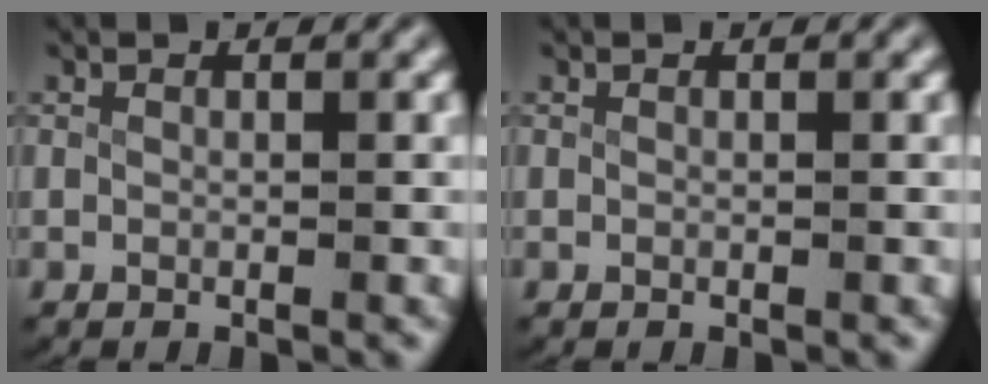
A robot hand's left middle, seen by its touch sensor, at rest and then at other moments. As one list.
[{"total": 0.0}]